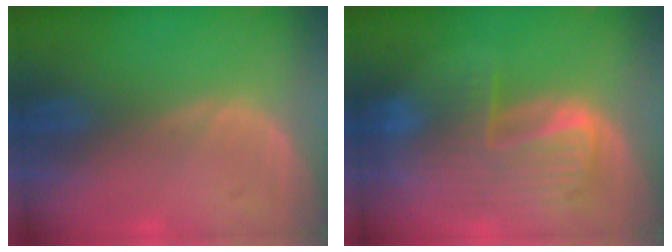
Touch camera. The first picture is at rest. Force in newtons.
{"total": 9.8, "press": 8.4, "slide": 5.0}